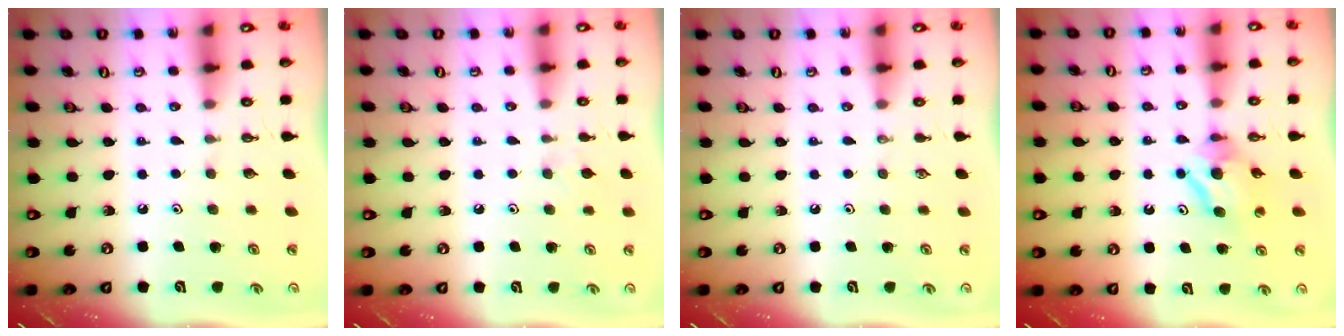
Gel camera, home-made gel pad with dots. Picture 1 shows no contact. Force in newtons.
{"total": 3.2, "press": 3.1, "slide": 0.6}
{"total": 0.0}
{"total": 7.6, "press": 7.6, "slide": 0.3}